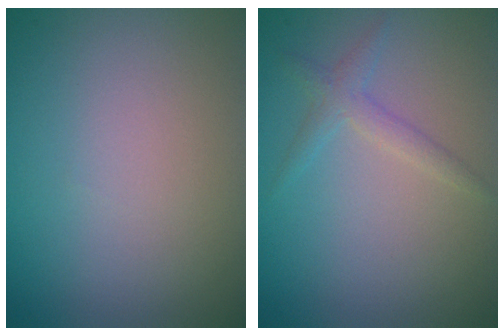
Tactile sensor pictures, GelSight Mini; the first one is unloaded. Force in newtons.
{"total": 1.6, "press": 1.6, "slide": 0.1}